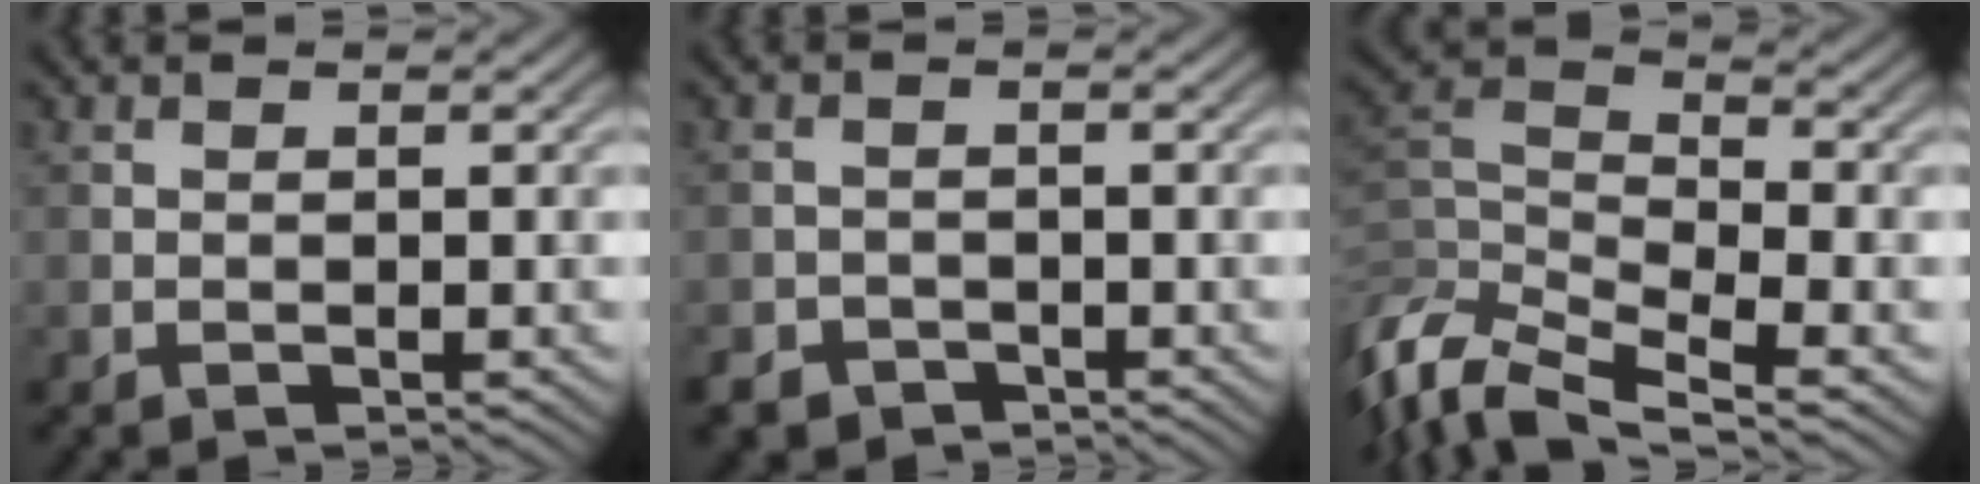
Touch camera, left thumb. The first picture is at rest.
{"total": 2.8, "force": [-2.2, 1.7, 0.6], "torque": [-0.012, -0.004, -0.044]}
{"total": 9.6, "force": [-5.1, 4.0, 7.0], "torque": [-0.156, -0.004, -0.116]}